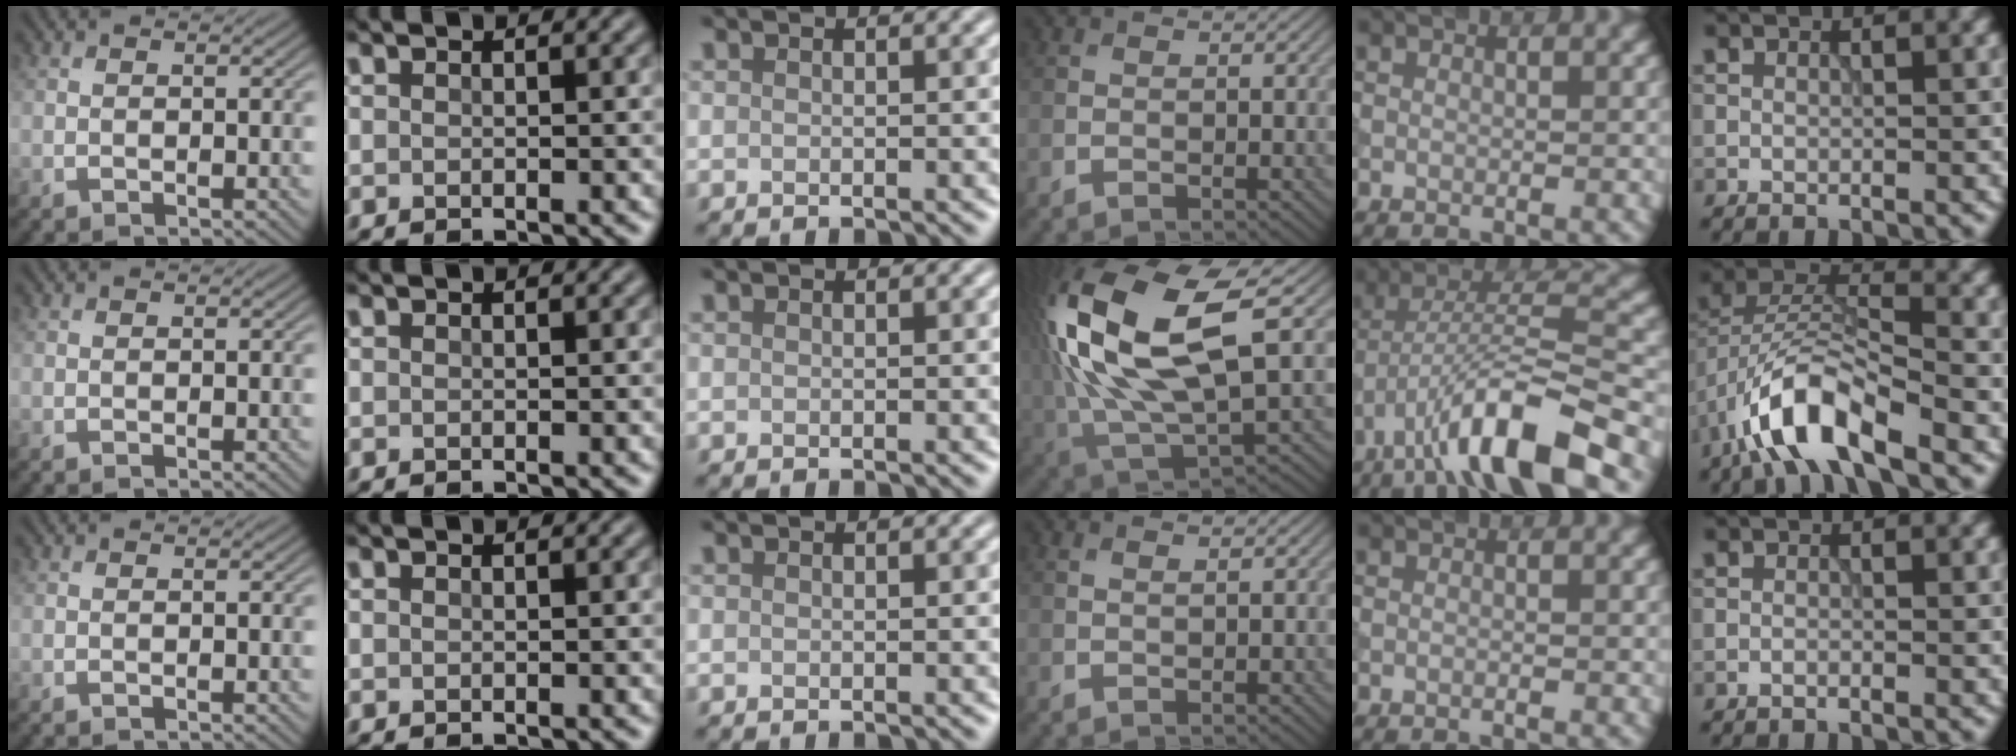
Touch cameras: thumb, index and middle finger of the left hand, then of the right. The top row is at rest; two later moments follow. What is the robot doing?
{"motion": "dispense", "object": "syringe"}